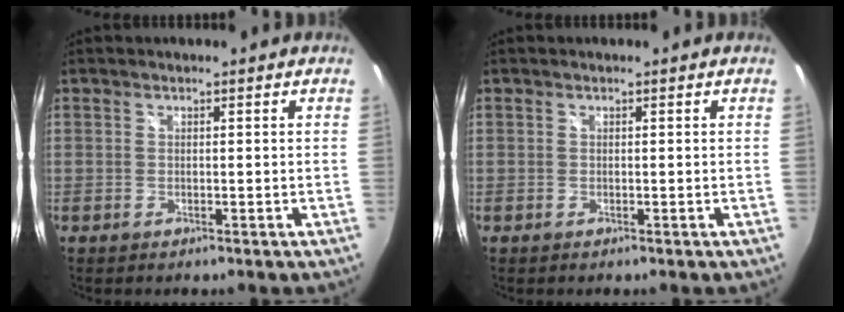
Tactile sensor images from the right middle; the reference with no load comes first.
{"total": 0.0}